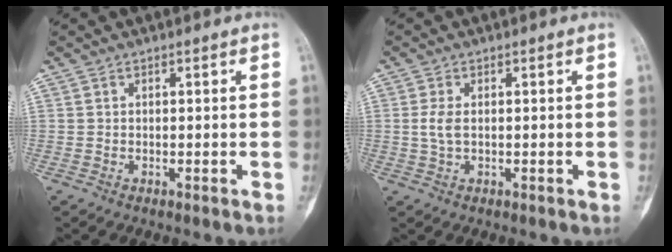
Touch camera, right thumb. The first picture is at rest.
{"total": 2.6, "force": [0.1, 1.3, 2.3], "torque": [-0.057, 0.001, 0.004]}